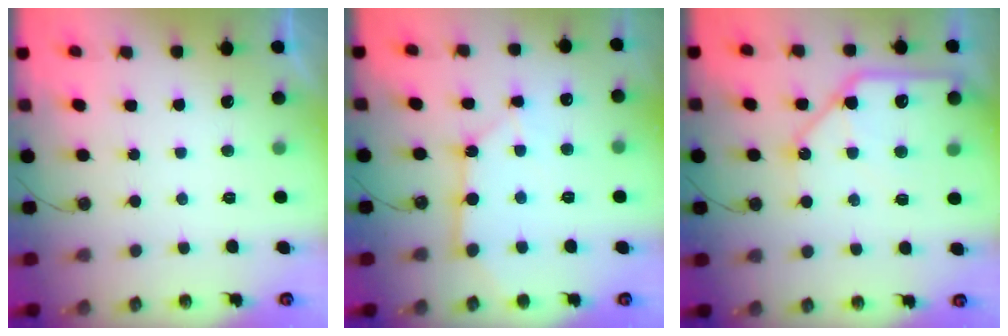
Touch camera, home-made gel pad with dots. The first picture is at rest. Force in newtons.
{"total": 8.7, "press": 8.6, "slide": 0.7}
{"total": 13.1, "press": 13.1, "slide": 0.8}